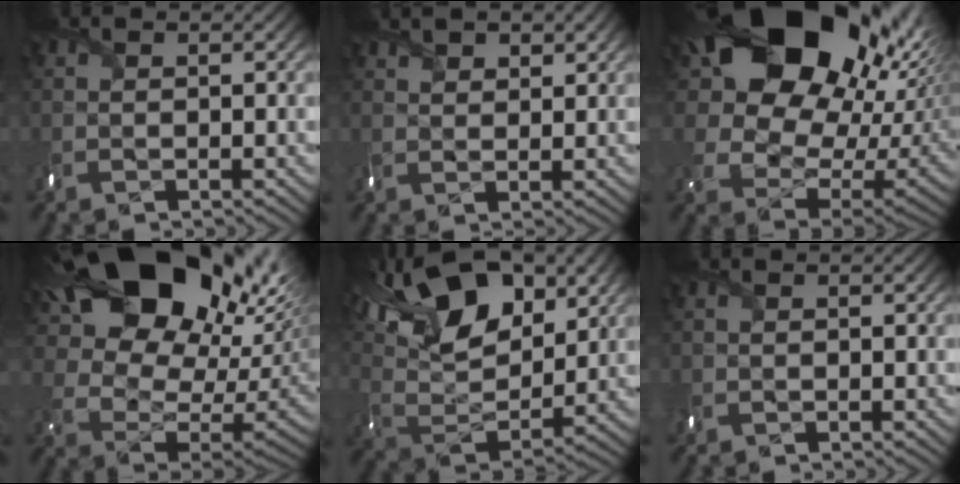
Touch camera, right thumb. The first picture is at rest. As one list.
[{"total": 3.4, "force": [2.5, 1.6, 1.6], "torque": [-0.031, 0.000, 0.048]}, {"total": 21.3, "force": [10.2, 14.2, 12.2], "torque": [-0.227, 0.006, 0.190]}, {"total": 22.5, "force": [12.3, 13.3, 13.3], "torque": [-0.253, 0.025, 0.224]}, {"total": 17.2, "force": [9.0, 8.7, 11.7], "torque": [-0.247, 0.034, 0.133]}, {"total": 0.8, "force": [-0.2, 0.7, 0.3], "torque": [-0.010, -0.002, -0.008]}]